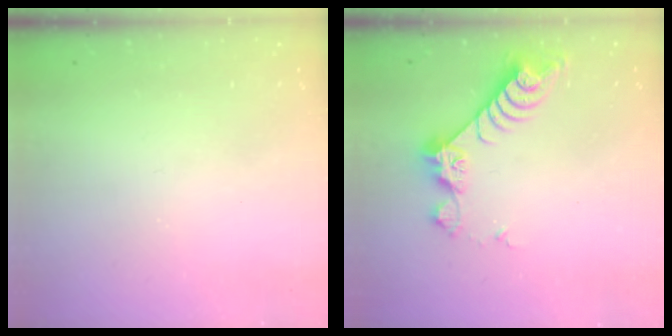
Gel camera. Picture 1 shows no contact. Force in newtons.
{"total": 9.0, "press": 9.0, "slide": 0.6}